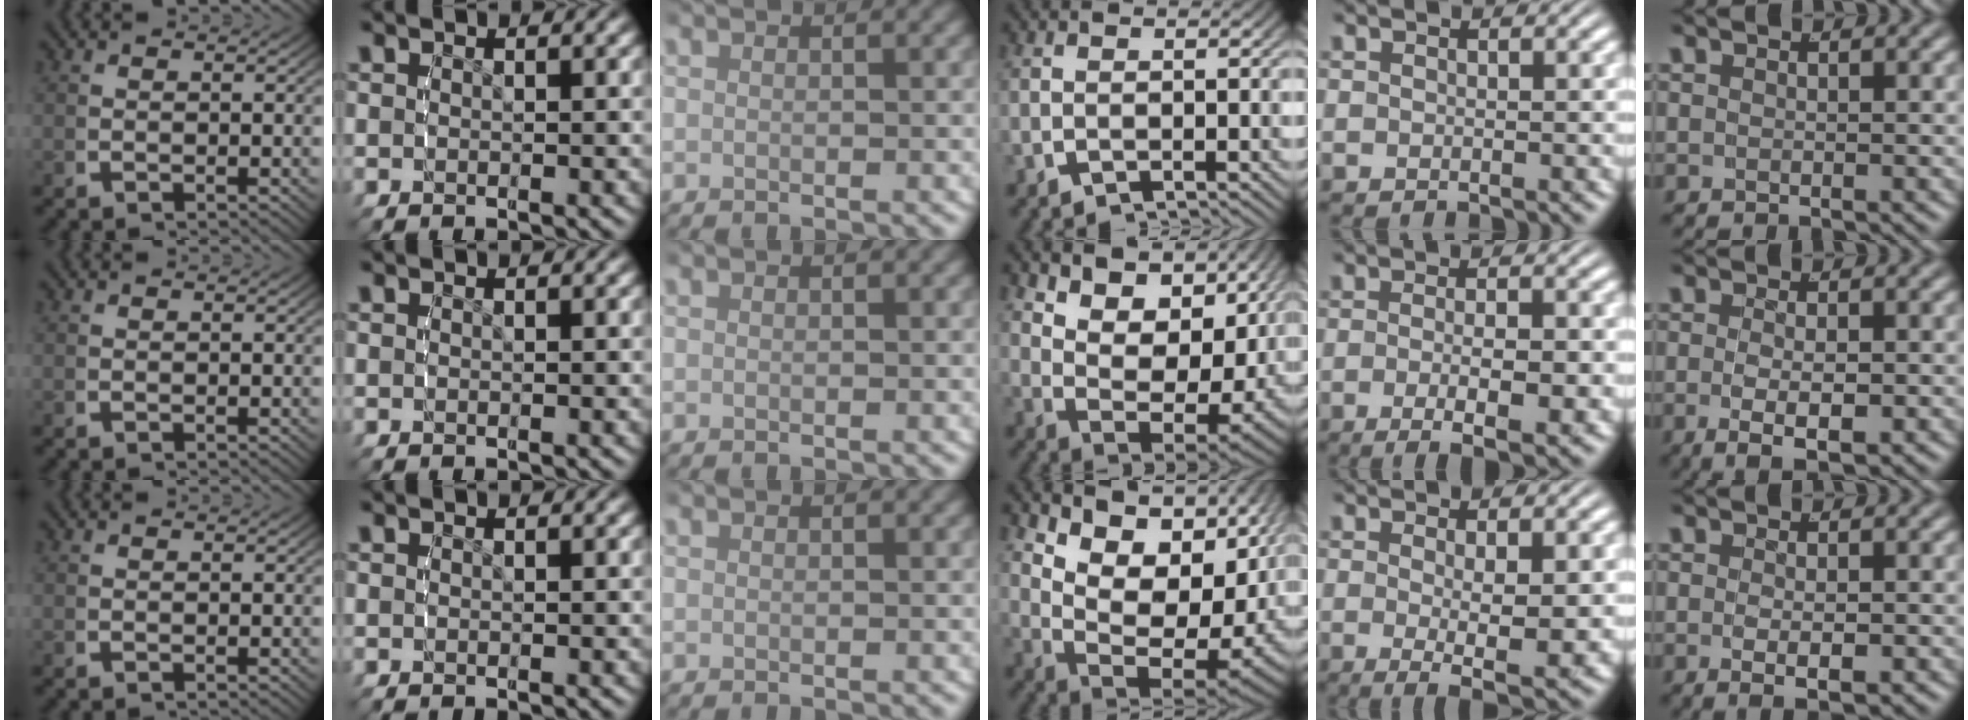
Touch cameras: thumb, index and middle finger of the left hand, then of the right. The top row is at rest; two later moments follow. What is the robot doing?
{"motion": "lift_and_place", "object": "bandage"}